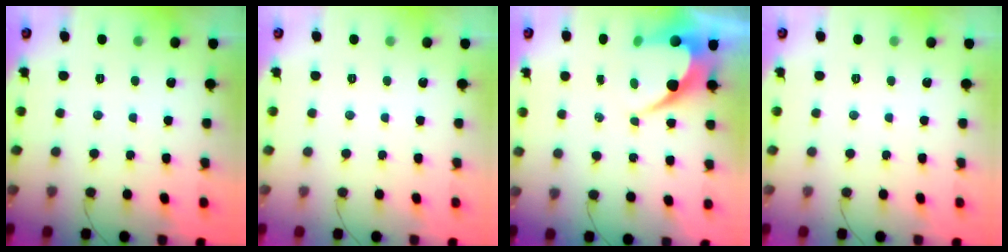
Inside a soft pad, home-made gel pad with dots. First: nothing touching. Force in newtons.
{"total": 0.0}
{"total": 8.8, "press": 8.8, "slide": 0.7}
{"total": 0.0}